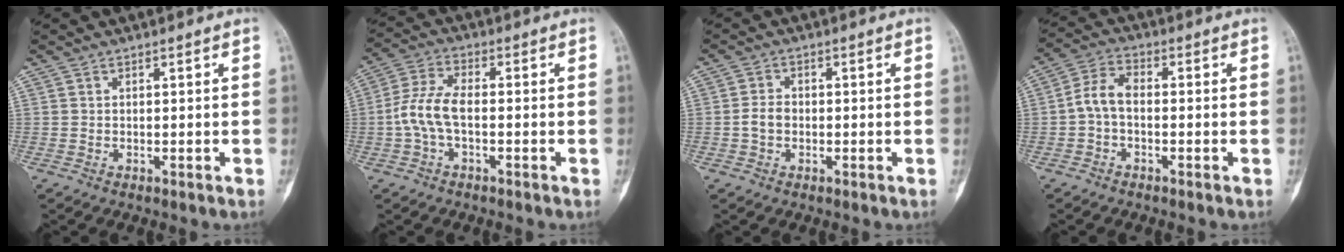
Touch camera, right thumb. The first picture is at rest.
{"total": 7.3, "force": [-1.3, 3.5, 6.3], "torque": [-0.145, 0.022, -0.030]}
{"total": 3.0, "force": [-0.6, 2.3, 1.9], "torque": [-0.032, 0.010, -0.016]}
{"total": 5.5, "force": [-0.9, 3.2, 4.4], "torque": [-0.086, 0.022, -0.029]}